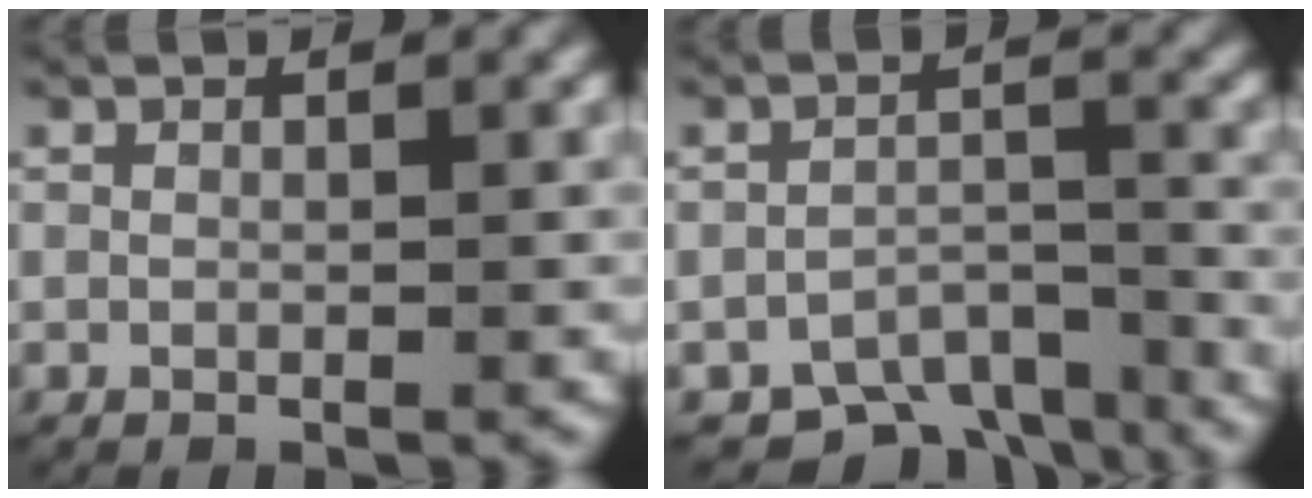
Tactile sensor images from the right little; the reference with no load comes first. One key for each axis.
{"total": 6.3, "fx": -5.1, "fy": 2.9, "fz": 2.1, "tx": -0.021, "ty": -0.010, "tz": -0.086}